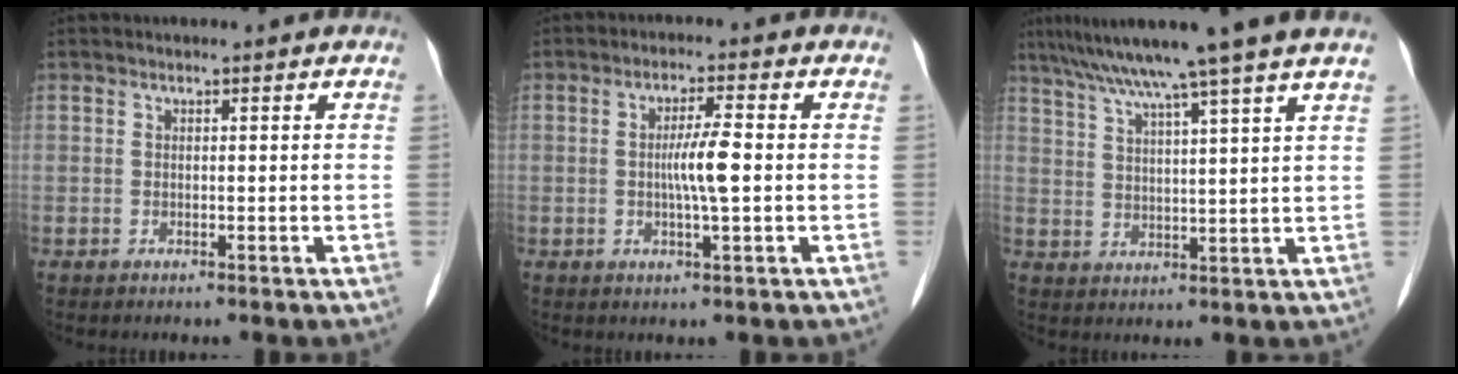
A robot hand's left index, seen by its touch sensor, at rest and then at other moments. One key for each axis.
{"total": 4.8, "fx": -0.3, "fy": 0.2, "fz": 4.8, "tx": -0.092, "ty": -0.003, "tz": -0.005}
{"total": 14.2, "fx": 11.3, "fy": -2.2, "fz": 8.3, "tx": -0.135, "ty": 0.011, "tz": 0.159}